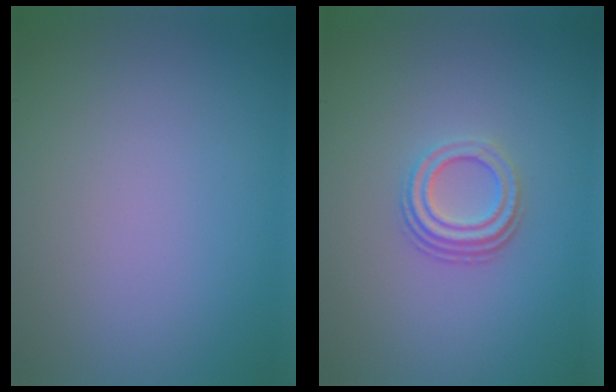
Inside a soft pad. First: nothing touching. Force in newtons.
{"total": 3.1, "press": 2.2, "slide": 2.2}